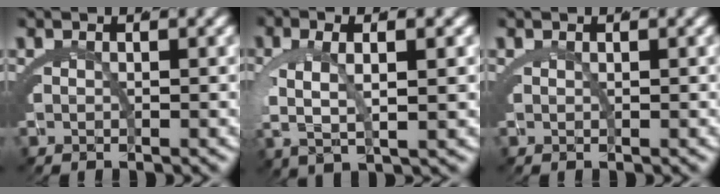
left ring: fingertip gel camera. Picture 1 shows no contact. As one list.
[{"total": 5.1, "force": [0.7, 1.8, 4.7], "torque": [-0.094, -0.002, 0.021]}, {"total": 0.7, "force": [0.4, -0.6, 0.1], "torque": [0.002, -0.002, 0.010]}]